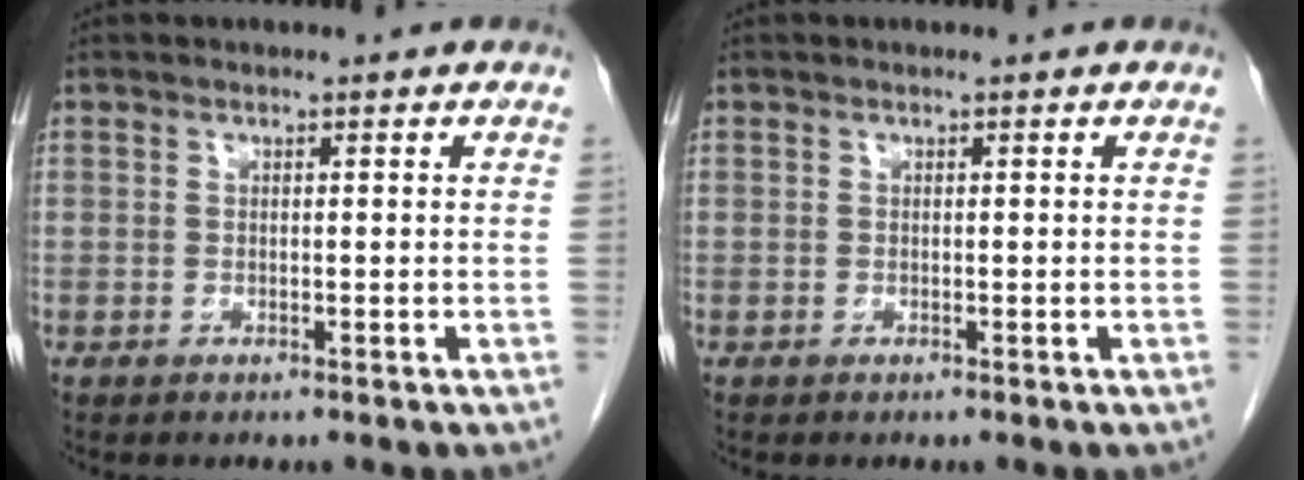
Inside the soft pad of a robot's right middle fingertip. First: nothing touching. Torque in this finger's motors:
{"motor_torque": [0.29, -0.41, 0.00, -0.01]}